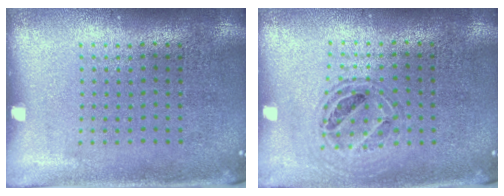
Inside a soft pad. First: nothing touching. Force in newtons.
{"total": 0.8, "press": 0.8, "slide": 0.0}